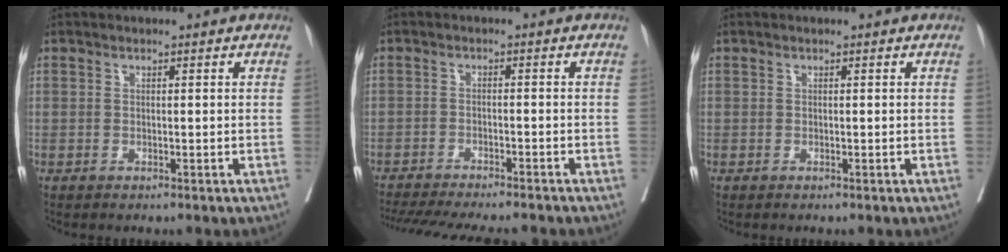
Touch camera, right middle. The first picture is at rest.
{"total": 15.4, "force": [-13.7, 1.7, 6.8], "torque": [-0.134, -0.027, -0.190]}
{"total": 0.0}